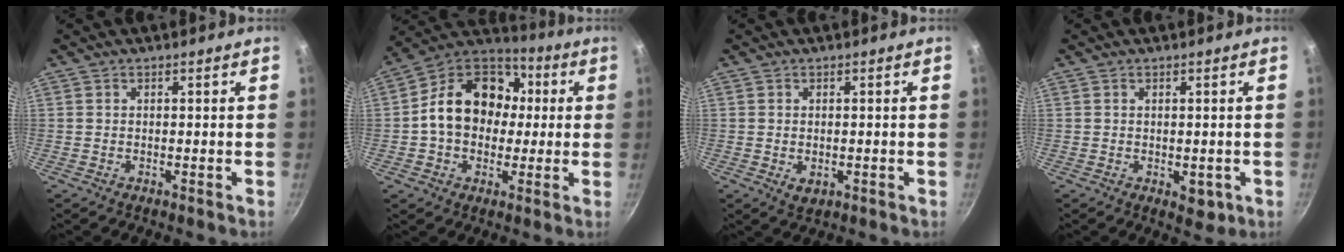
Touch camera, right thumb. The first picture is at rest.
{"total": 17.9, "force": [1.0, 14.0, 11.2], "torque": [-0.152, 0.039, 0.003]}
{"total": 2.4, "force": [-0.3, 1.7, 1.7], "torque": [-0.027, -0.005, -0.002]}
{"total": 3.3, "force": [-0.7, 2.0, 2.6], "torque": [-0.021, 0.001, -0.003]}